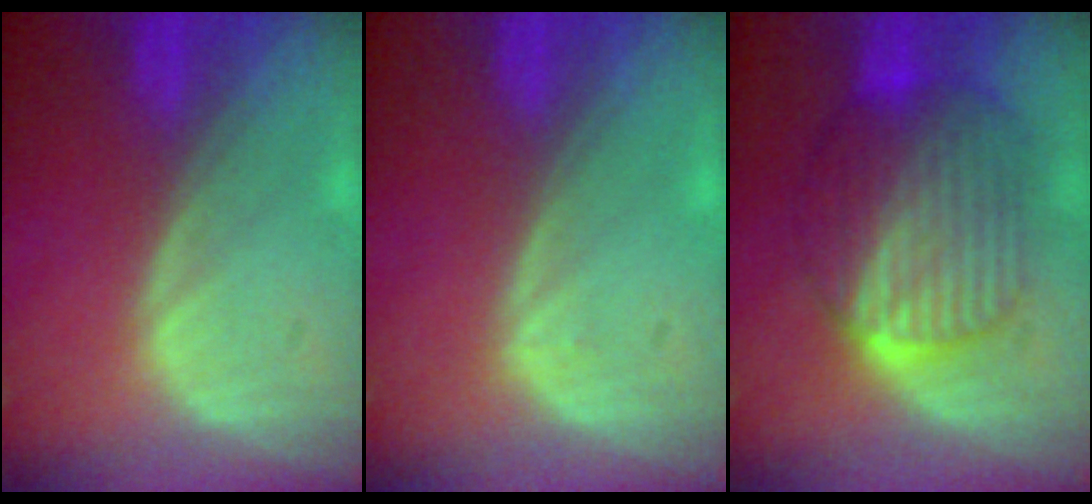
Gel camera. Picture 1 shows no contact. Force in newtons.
{"total": 0.5, "press": 0.2, "slide": 0.5}
{"total": 9.7, "press": 9.7, "slide": 1.0}